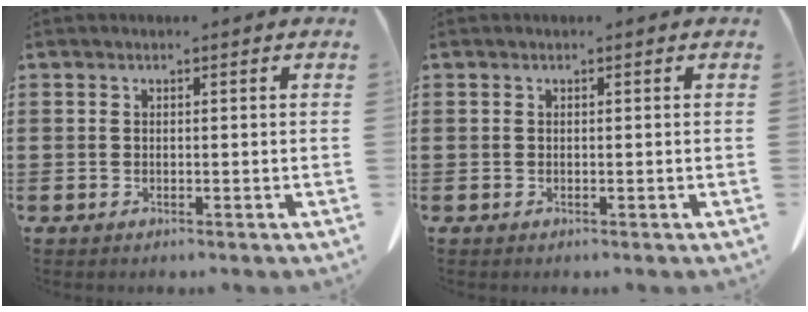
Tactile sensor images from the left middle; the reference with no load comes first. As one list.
[{"total": 0.0}]